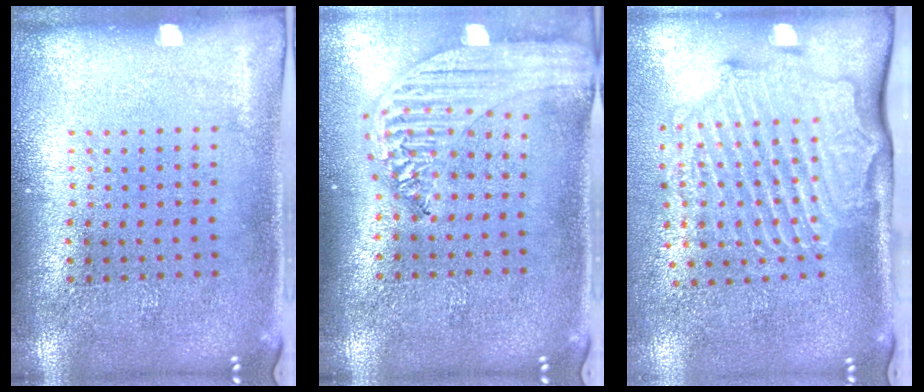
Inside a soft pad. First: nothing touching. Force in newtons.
{"total": 2.2, "press": 2.0, "slide": 1.0}
{"total": 2.9, "press": 2.2, "slide": 1.9}